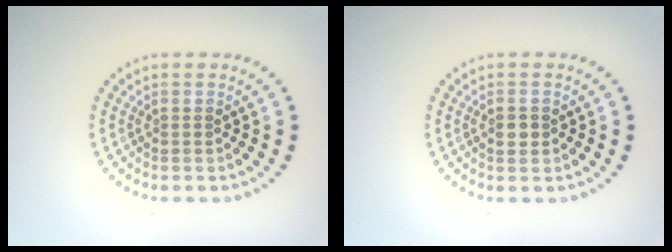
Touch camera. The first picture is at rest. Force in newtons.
{"total": 1.6, "press": 1.6, "slide": 0.3}